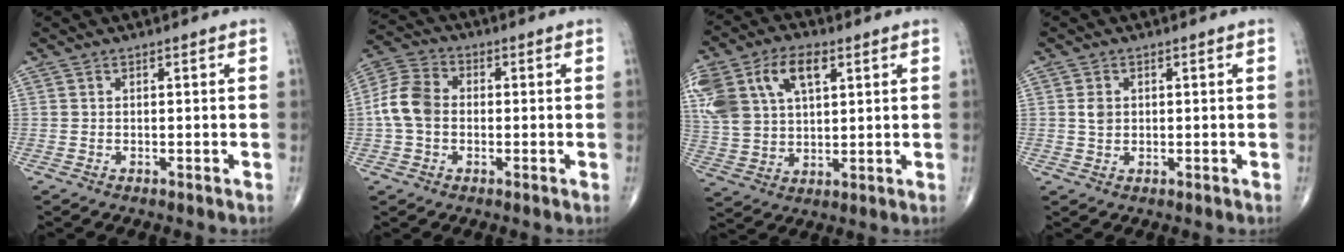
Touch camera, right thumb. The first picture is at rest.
{"total": 8.3, "force": [-0.5, 6.2, 5.5], "torque": [-0.108, 0.024, -0.022]}
{"total": 18.1, "force": [7.2, 10.9, 12.4], "torque": [-0.270, 0.013, 0.137]}
{"total": 2.3, "force": [0.4, 1.8, 1.4], "torque": [-0.020, -0.001, 0.009]}